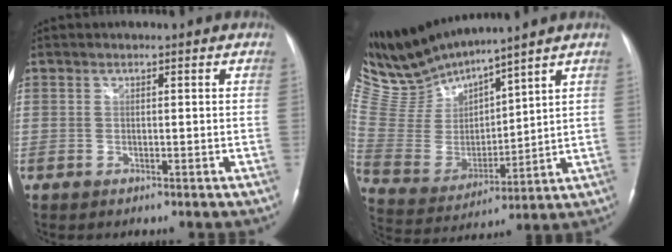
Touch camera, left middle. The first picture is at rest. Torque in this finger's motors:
{"motor_torque": [0.18, -0.63, -0.11, -0.01]}